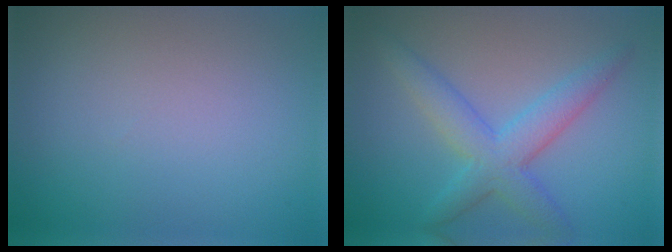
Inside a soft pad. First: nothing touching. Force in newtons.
{"total": 4.6, "press": 4.6, "slide": 0.1}